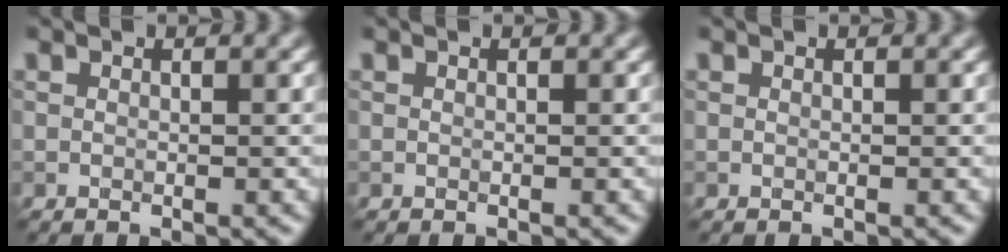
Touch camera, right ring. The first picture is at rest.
{"total": 0.0}
{"total": 0.0}